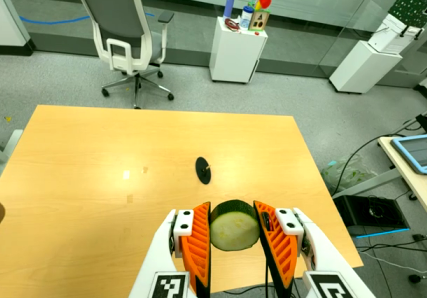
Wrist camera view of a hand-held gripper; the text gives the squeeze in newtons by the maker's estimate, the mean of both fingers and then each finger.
{"total": 12.6, "left": 11.3, "right": 13.9}